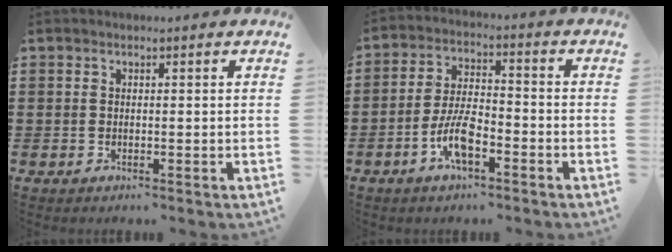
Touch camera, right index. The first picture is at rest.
{"total": 7.3, "force": [-3.4, 2.8, 5.8], "torque": [-0.135, -0.002, -0.070]}